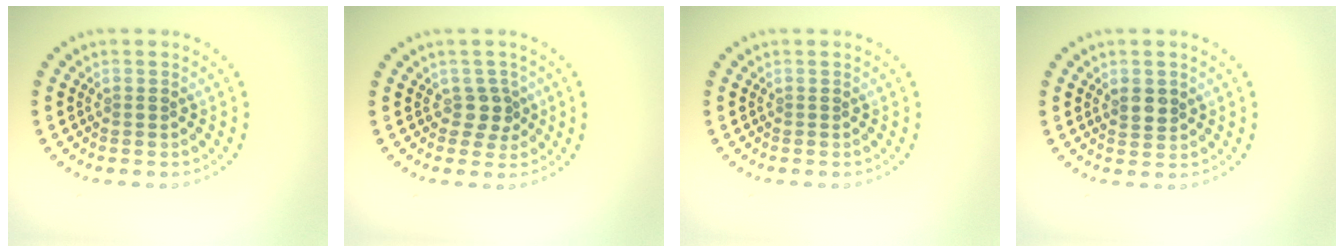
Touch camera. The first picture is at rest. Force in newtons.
{"total": 1.8, "press": 1.5, "slide": 1.0}
{"total": 0.0}
{"total": 1.8, "press": 1.7, "slide": 0.7}